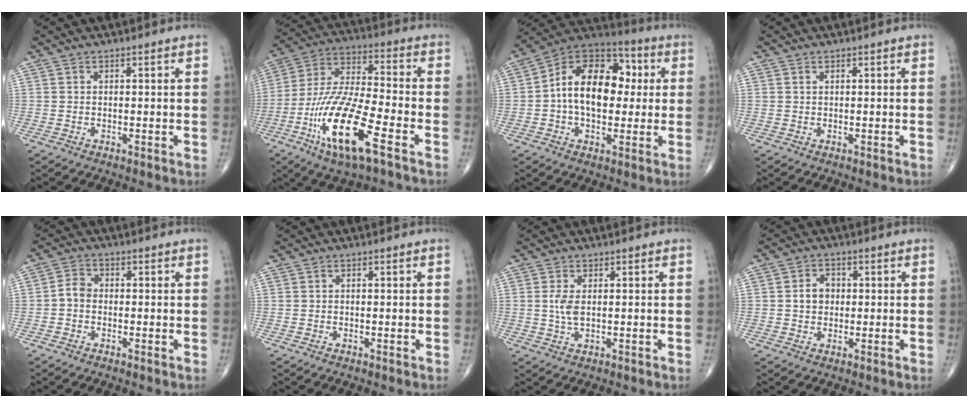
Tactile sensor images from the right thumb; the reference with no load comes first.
{"total": 19.0, "force": [-8.5, 4.9, 16.3], "torque": [-0.339, 0.028, -0.153]}
{"total": 17.6, "force": [1.2, 11.4, 13.3], "torque": [-0.179, 0.032, 0.009]}
{"total": 0.0}
{"total": 2.9, "force": [-0.7, 2.3, 1.7], "torque": [-0.024, 0.011, -0.023]}
{"total": 0.0}
{"total": 3.2, "force": [0.3, 1.5, 2.8], "torque": [-0.063, -0.002, 0.008]}
{"total": 4.2, "force": [0.2, 3.4, 2.4], "torque": [-0.030, 0.010, -0.001]}